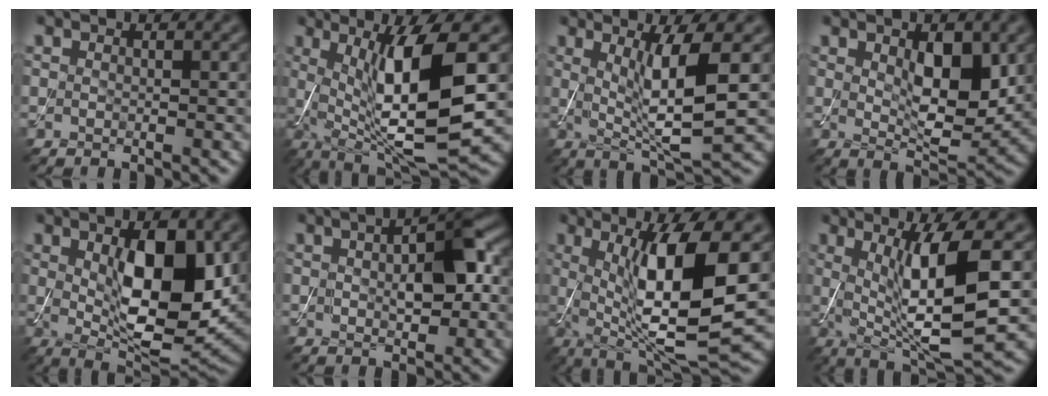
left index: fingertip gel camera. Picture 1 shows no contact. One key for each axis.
{"total": 10.9, "fx": 0.8, "fy": 2.6, "fz": 10.5, "tx": -0.169, "ty": -0.007, "tz": 0.024}
{"total": 6.7, "fx": 0.9, "fy": 1.2, "fz": 6.6, "tx": -0.112, "ty": -0.012, "tz": 0.022}
{"total": 6.0, "fx": 1.3, "fy": 2.7, "fz": 5.2, "tx": -0.083, "ty": -0.009, "tz": 0.027}
{"total": 10.5, "fx": 1.3, "fy": 4.2, "fz": 9.5, "tx": -0.145, "ty": -0.005, "tz": 0.028}
{"total": 5.6, "fx": 0.4, "fy": 2.7, "fz": 4.9, "tx": -0.083, "ty": 0.006, "tz": 0.005}
{"total": 11.0, "fx": 0.8, "fy": 2.7, "fz": 10.6, "tx": -0.170, "ty": -0.009, "tz": 0.022}
{"total": 9.3, "fx": 0.8, "fy": 2.1, "fz": 9.0, "tx": -0.147, "ty": -0.010, "tz": 0.023}